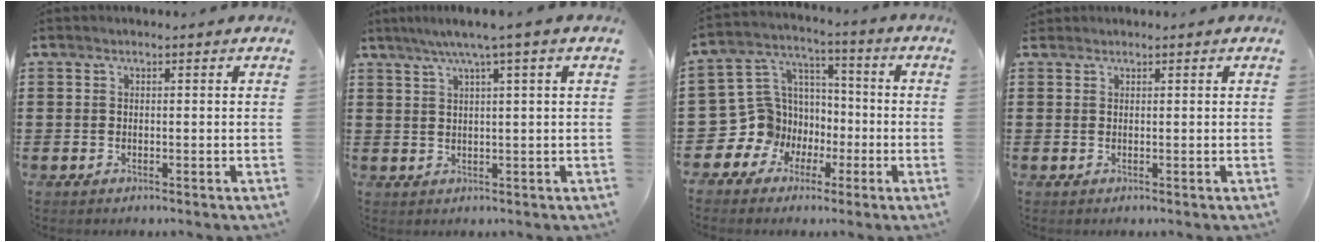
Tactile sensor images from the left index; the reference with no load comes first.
{"total": 3.7, "force": [2.0, -0.5, 3.1], "torque": [-0.064, -0.001, 0.032]}
{"total": 9.8, "force": [-2.4, 9.5, 1.0], "torque": [-0.080, -0.006, -0.039]}
{"total": 0.6, "force": [0.5, 0.3, 0.1], "torque": [-0.003, 0.001, 0.010]}